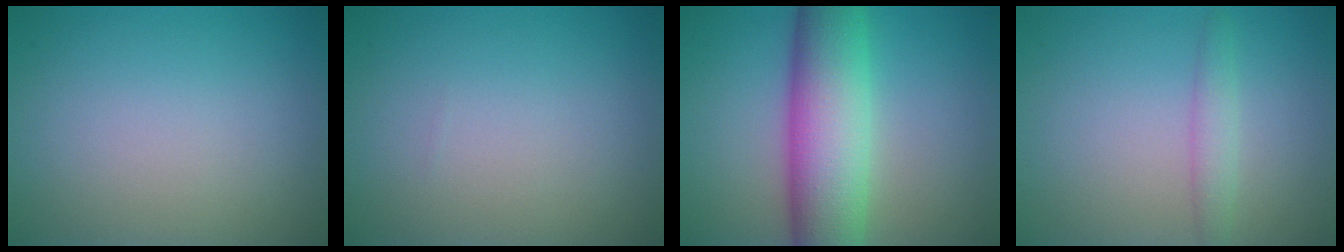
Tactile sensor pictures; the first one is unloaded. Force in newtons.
{"total": 0.0}
{"total": 10.1, "press": 10.1, "slide": 0.4}
{"total": 1.7, "press": 1.7, "slide": 0.1}